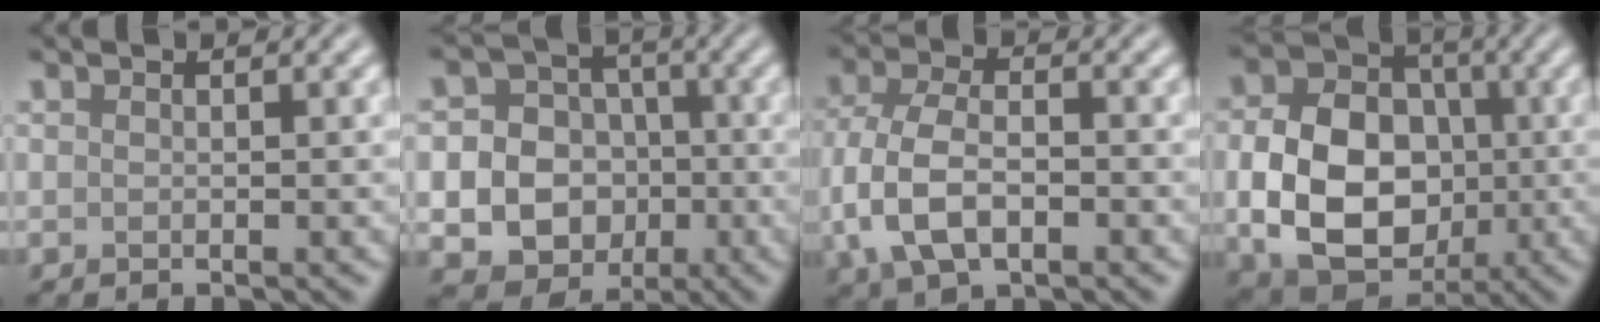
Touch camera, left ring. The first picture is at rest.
{"total": 12.9, "force": [-2.9, 11.8, 4.1], "torque": [-0.084, -0.014, -0.060]}
{"total": 6.6, "force": [-1.8, 3.8, 5.1], "torque": [-0.112, 0.001, -0.041]}
{"total": 10.9, "force": [-1.3, 8.1, 7.1], "torque": [-0.133, -0.011, -0.026]}